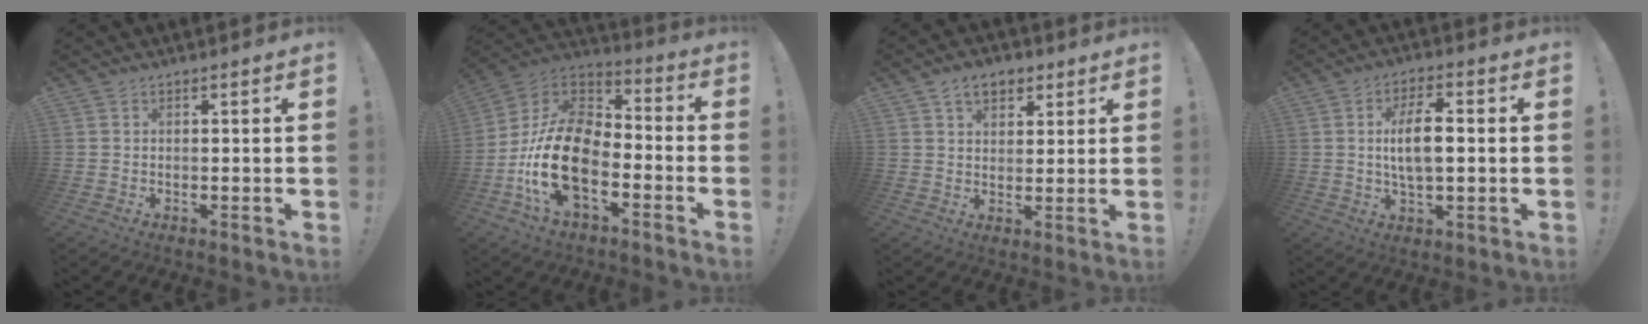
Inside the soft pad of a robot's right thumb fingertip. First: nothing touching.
{"total": 21.4, "force": [-7.4, 12.3, 15.9], "torque": [-0.331, 0.039, -0.118]}
{"total": 7.3, "force": [3.9, 5.0, 3.7], "torque": [-0.053, -0.002, 0.072]}
{"total": 9.4, "force": [0.6, 4.0, 8.5], "torque": [-0.153, 0.004, 0.005]}